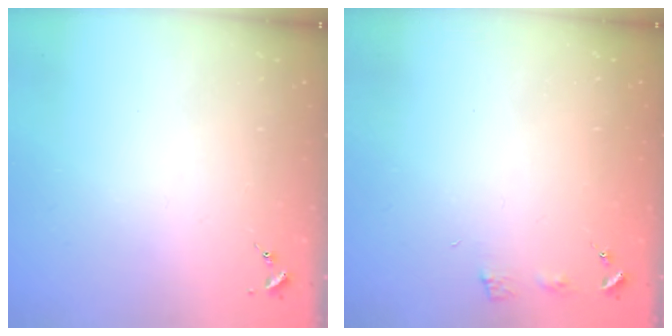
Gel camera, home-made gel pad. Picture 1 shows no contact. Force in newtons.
{"total": 3.9, "press": 3.9, "slide": 0.4}